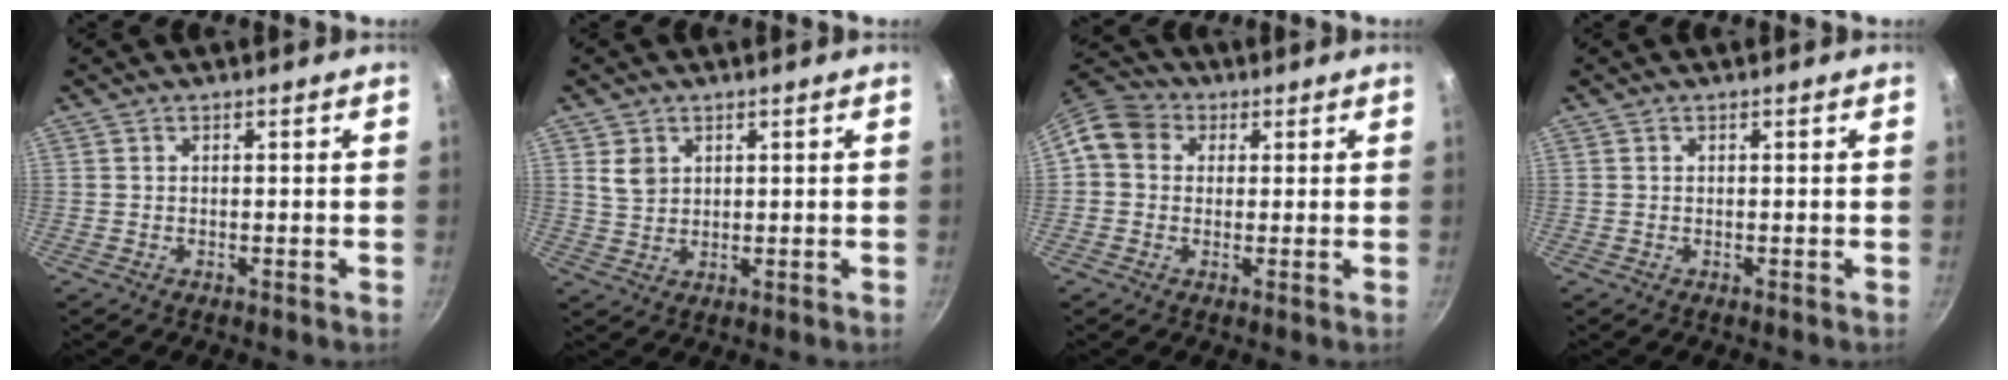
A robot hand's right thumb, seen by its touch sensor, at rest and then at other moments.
{"total": 3.9, "force": [1.6, 3.0, 1.9], "torque": [-0.025, -0.002, 0.034]}
{"total": 8.5, "force": [1.6, 7.3, 4.0], "torque": [-0.052, 0.018, 0.009]}
{"total": 0.0}